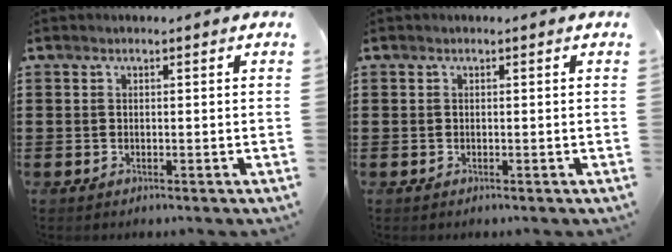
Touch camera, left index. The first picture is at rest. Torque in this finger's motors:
{"motor_torque": [-0.01, -0.01, 0.01, 0.00]}